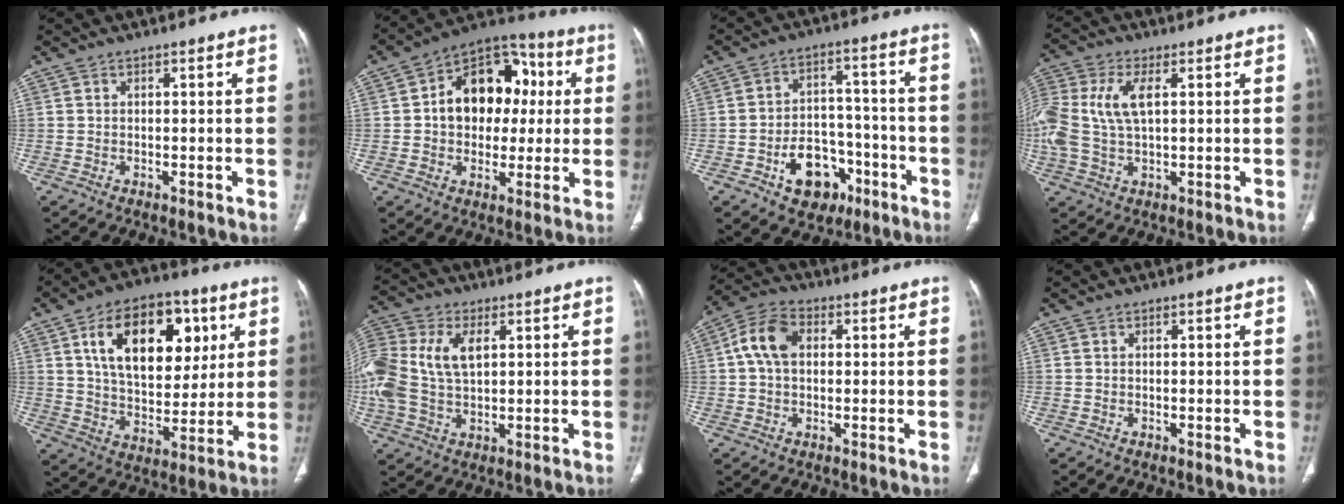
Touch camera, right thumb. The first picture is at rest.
{"total": 16.6, "force": [1.9, 12.0, 11.3], "torque": [-0.115, 0.027, 0.020]}
{"total": 12.1, "force": [-5.8, 8.6, 6.3], "torque": [-0.056, 0.050, -0.079]}
{"total": 13.5, "force": [2.4, 7.3, 11.1], "torque": [-0.282, 0.013, 0.046]}
{"total": 21.1, "force": [7.2, 12.7, 15.2], "torque": [-0.199, -0.016, 0.118]}
{"total": 16.9, "force": [3.3, 10.5, 12.8], "torque": [-0.315, 0.013, 0.060]}
{"total": 8.0, "force": [1.3, 5.4, 5.8], "torque": [-0.112, 0.021, 0.018]}
{"total": 0.0}